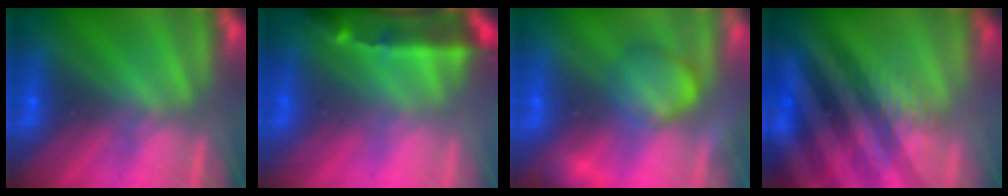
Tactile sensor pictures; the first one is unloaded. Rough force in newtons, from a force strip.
{"total": 3.9}
{"total": 2.4}
{"total": 4.6}